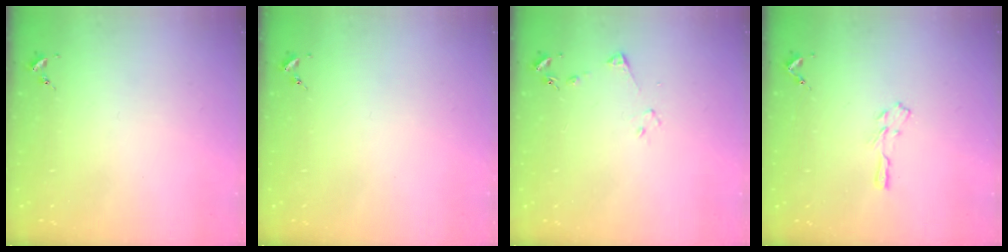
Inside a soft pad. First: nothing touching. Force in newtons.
{"total": 0.0}
{"total": 4.5, "press": 4.5, "slide": 0.6}
{"total": 3.5, "press": 3.5, "slide": 0.4}